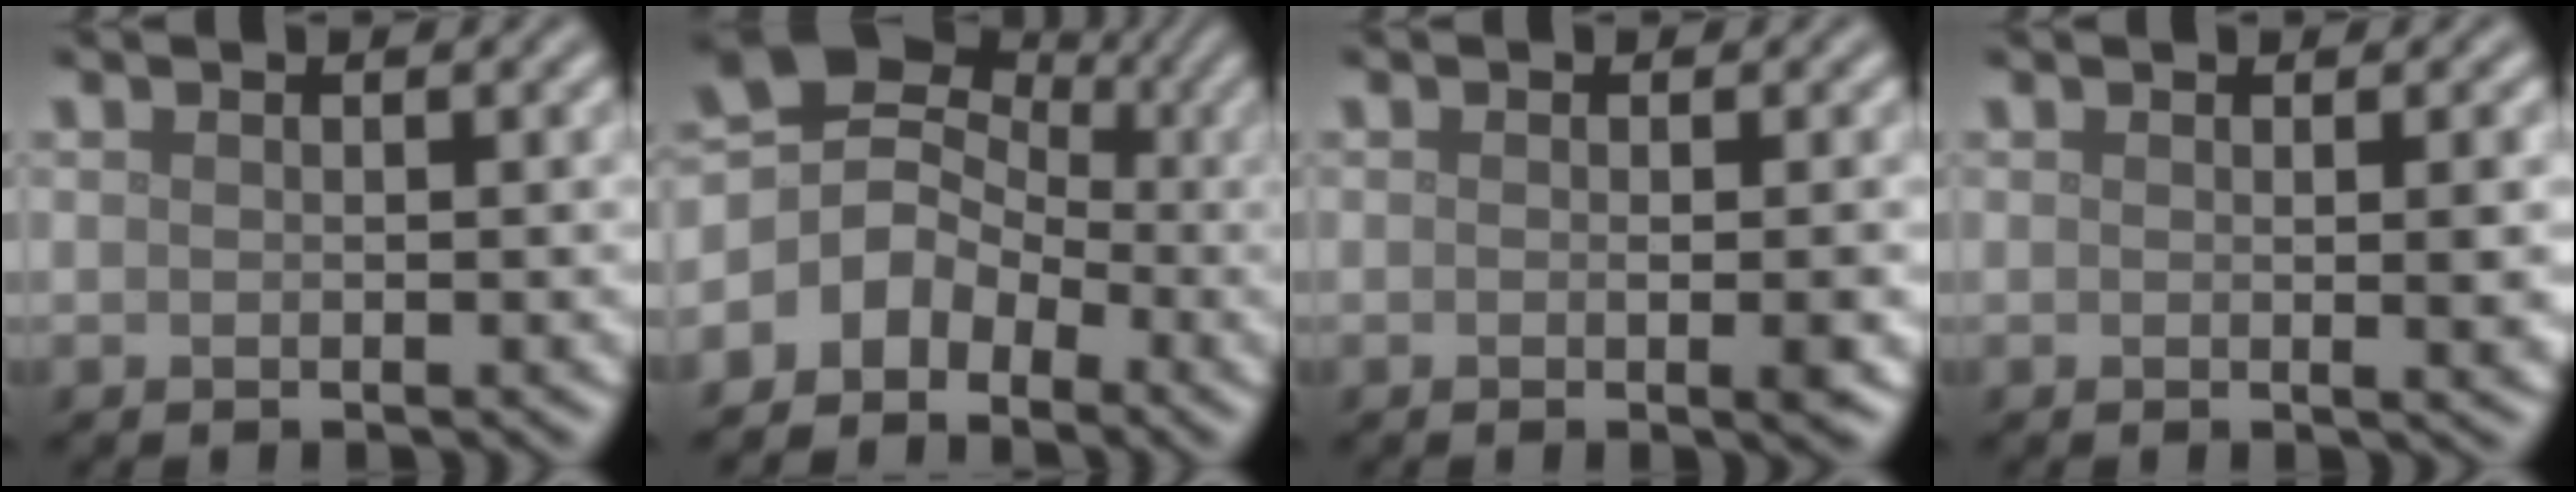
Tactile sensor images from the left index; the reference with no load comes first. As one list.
[{"total": 5.1, "force": [-1.9, 4.2, 2.3], "torque": [-0.030, 0.010, -0.056]}, {"total": 1.9, "force": [-0.3, 0.4, 1.9], "torque": [-0.023, -0.004, -0.004]}, {"total": 2.7, "force": [0.2, 0.7, 2.6], "torque": [-0.028, -0.001, 0.000]}]